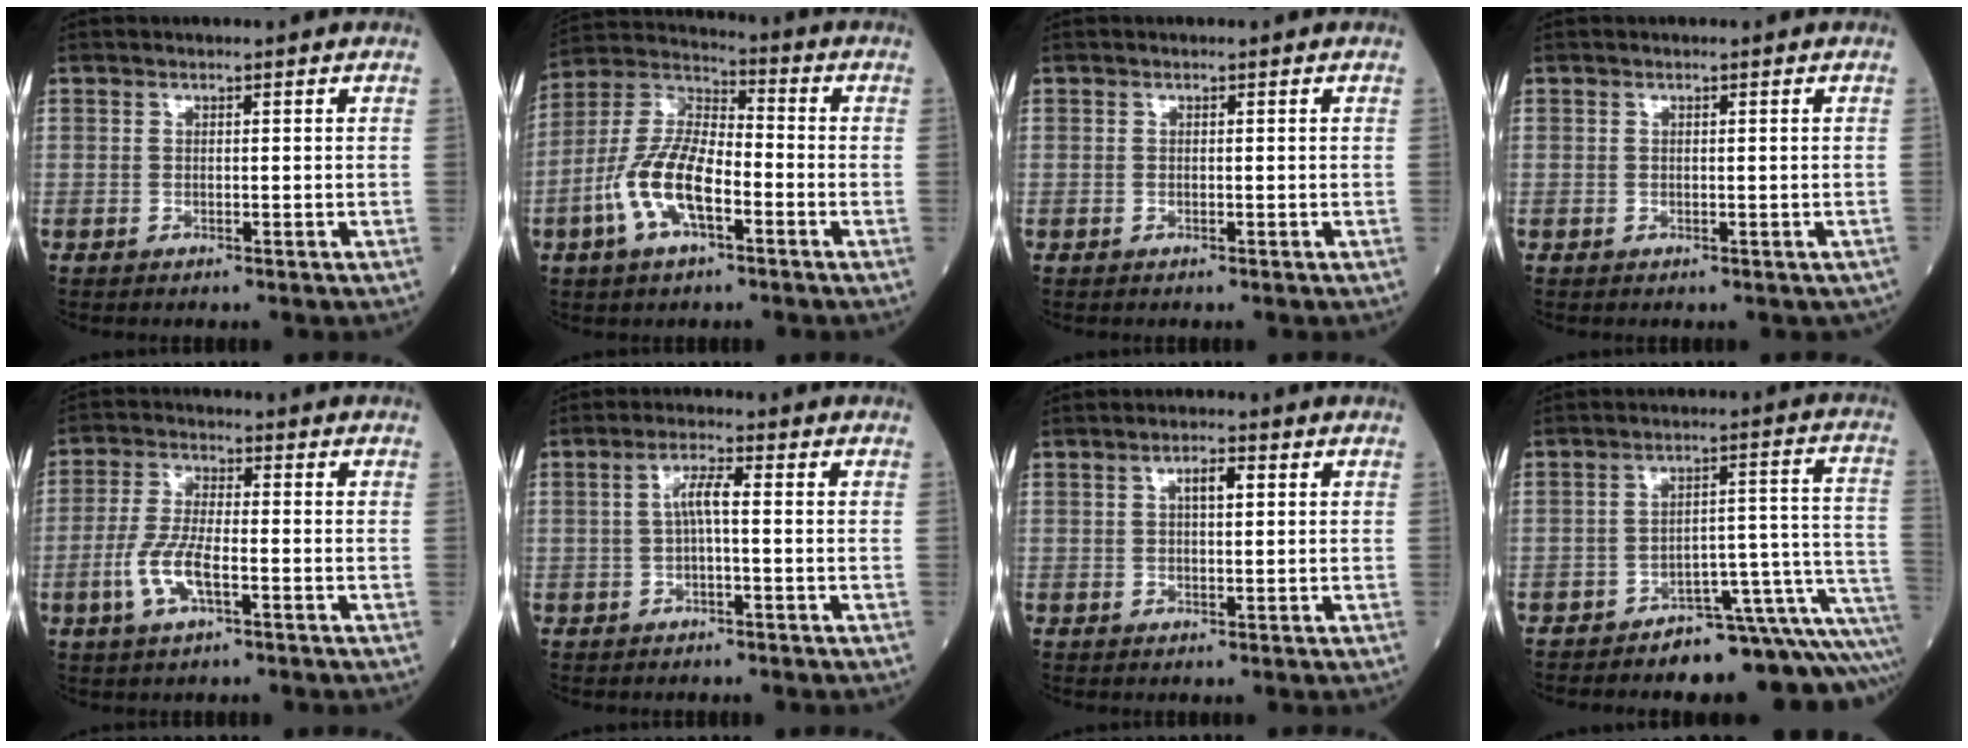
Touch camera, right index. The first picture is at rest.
{"total": 12.1, "force": [-4.2, 4.7, 10.4], "torque": [-0.227, 0.012, -0.085]}
{"total": 0.0}
{"total": 0.7, "force": [-0.2, 0.7, 0.1], "torque": [0.002, 0.004, 0.001]}
{"total": 7.1, "force": [-2.4, 2.0, 6.4], "torque": [-0.139, -0.001, -0.048]}
{"total": 3.6, "force": [0.0, 0.5, 3.6], "torque": [-0.069, 0.009, 0.002]}
{"total": 2.9, "force": [0.9, 0.8, 2.7], "torque": [-0.049, 0.002, 0.016]}
{"total": 12.9, "force": [-11.7, 1.7, 5.1], "torque": [-0.009, 0.071, -0.158]}